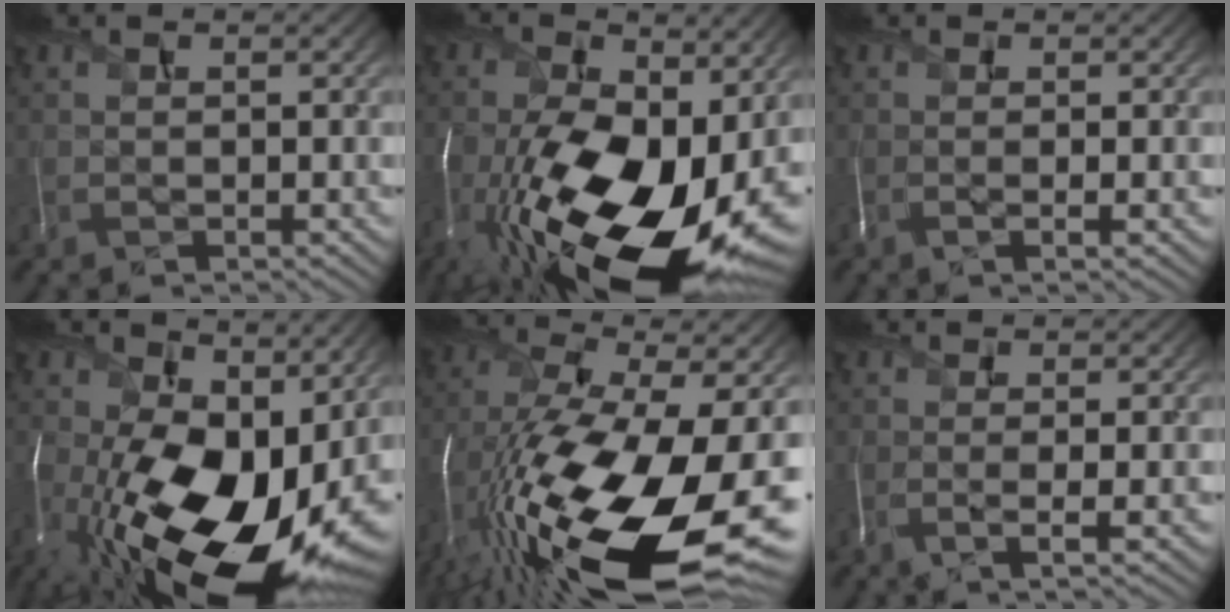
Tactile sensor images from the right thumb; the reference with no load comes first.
{"total": 20.2, "force": [-5.6, 11.2, 15.9], "torque": [-0.312, -0.050, -0.074]}
{"total": 1.8, "force": [-0.4, 0.4, 1.8], "torque": [-0.032, -0.002, -0.011]}
{"total": 19.7, "force": [-2.8, 12.2, 15.3], "torque": [-0.291, -0.044, -0.028]}
{"total": 20.7, "force": [-7.2, 8.9, 17.2], "torque": [-0.377, -0.061, -0.106]}
{"total": 3.0, "force": [-0.6, 0.7, 2.9], "torque": [-0.050, -0.004, -0.013]}